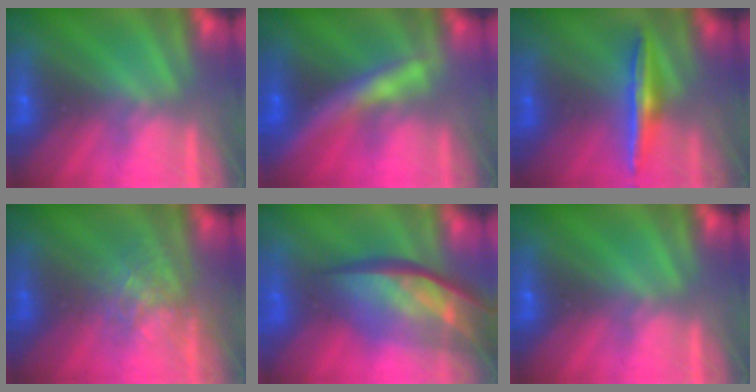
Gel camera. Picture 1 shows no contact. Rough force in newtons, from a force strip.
{"total": 13.7}
{"total": 1.5}
{"total": 2.6}
{"total": 8.6}
{"total": 0.0}